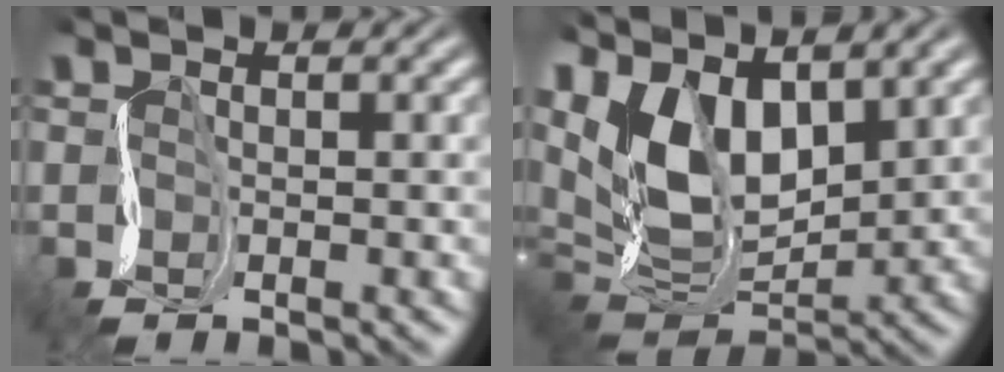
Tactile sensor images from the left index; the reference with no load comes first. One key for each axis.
{"total": 8.5, "fx": 4.4, "fy": 4.5, "fz": 5.7, "tx": -0.126, "ty": 0.007, "tz": 0.076}